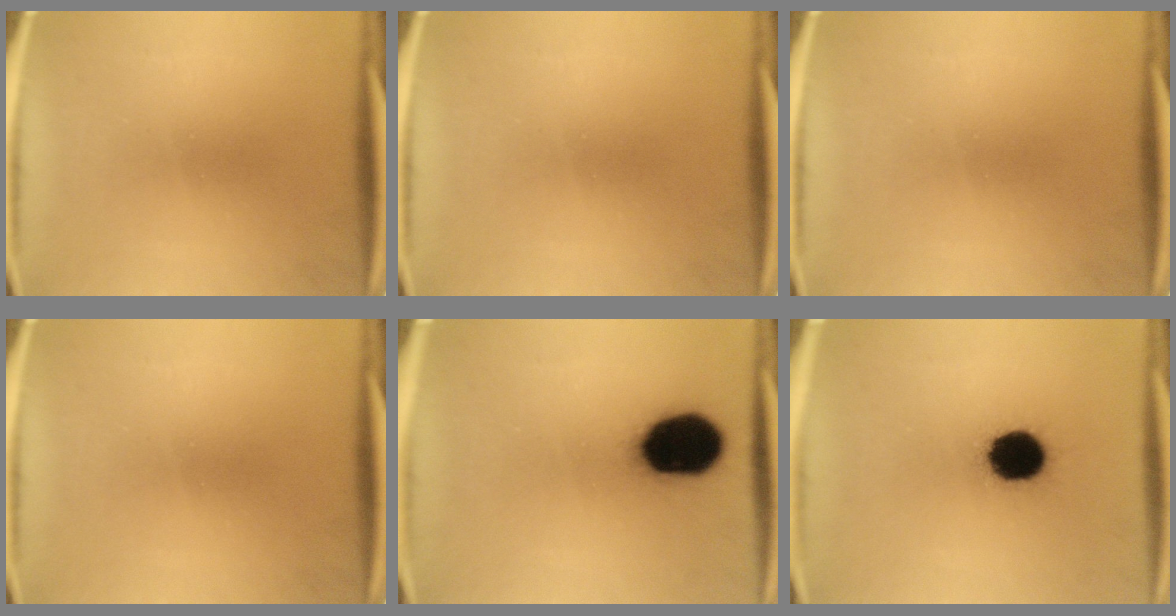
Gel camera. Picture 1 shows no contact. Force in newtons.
{"total": 0.0}
{"total": 0.0}
{"total": 0.0}
{"total": 18.7}
{"total": 12.6}